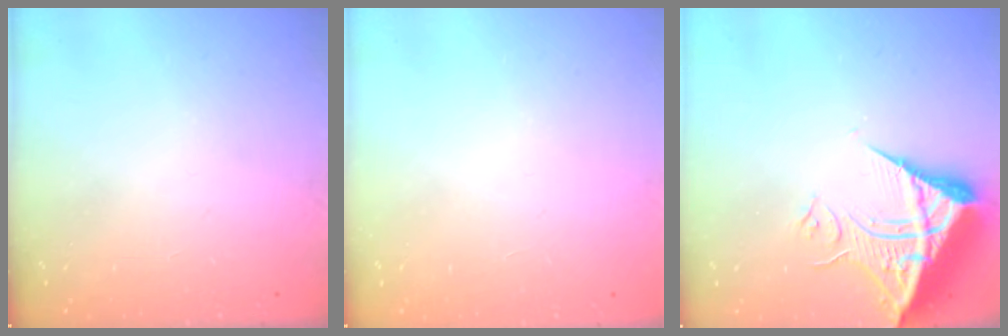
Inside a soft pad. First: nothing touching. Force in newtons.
{"total": 1.6, "press": 1.6, "slide": 0.1}
{"total": 11.0, "press": 10.9, "slide": 1.2}